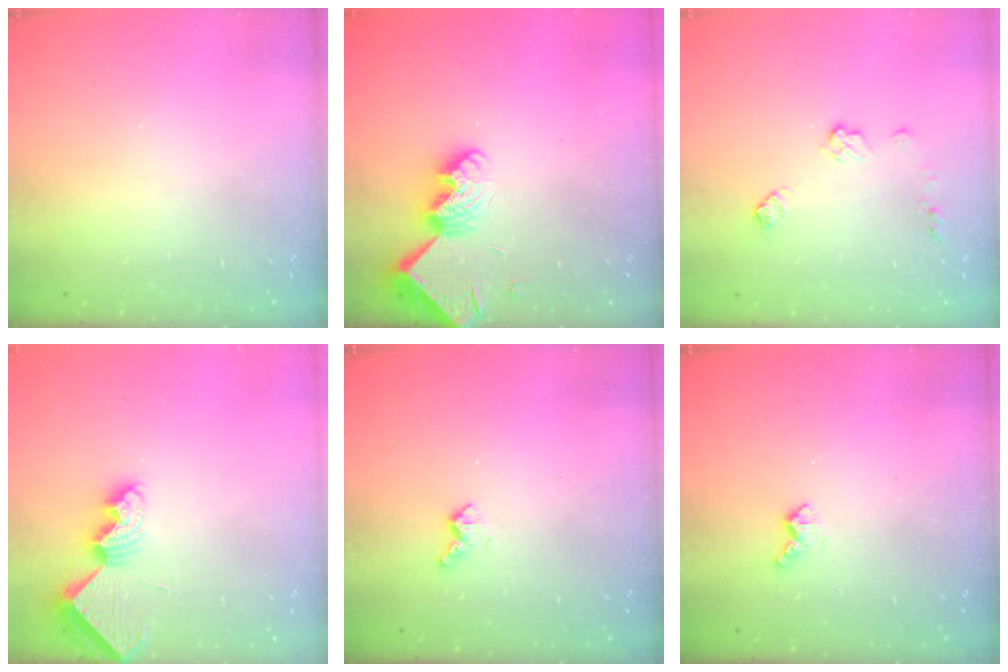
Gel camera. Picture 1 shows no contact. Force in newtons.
{"total": 10.5, "press": 10.4, "slide": 0.8}
{"total": 7.2, "press": 7.2, "slide": 0.2}
{"total": 8.1, "press": 8.1, "slide": 0.8}
{"total": 2.6, "press": 2.6, "slide": 0.6}
{"total": 2.6, "press": 2.6, "slide": 0.6}